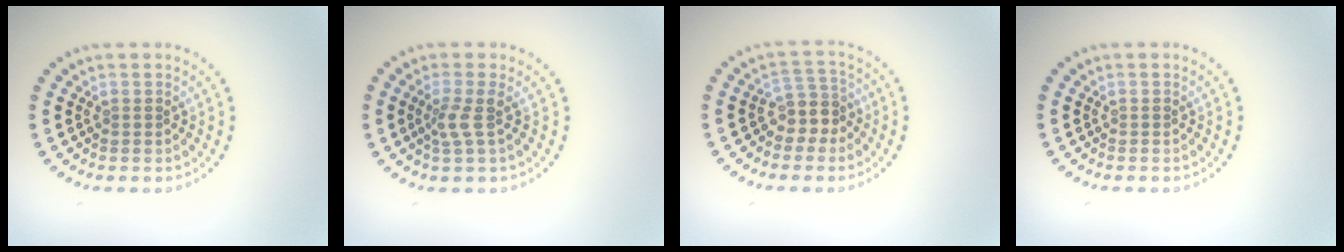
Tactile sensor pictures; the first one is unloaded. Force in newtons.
{"total": 1.9, "press": 1.4, "slide": 1.3}
{"total": 2.7, "press": 2.1, "slide": 1.7}
{"total": 0.0}